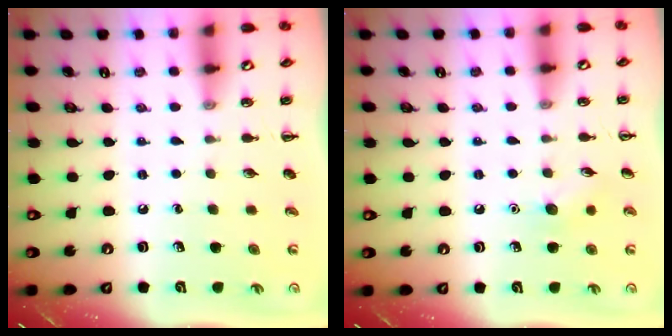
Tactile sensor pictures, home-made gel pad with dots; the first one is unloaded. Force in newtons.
{"total": 6.8, "press": 6.7, "slide": 1.4}